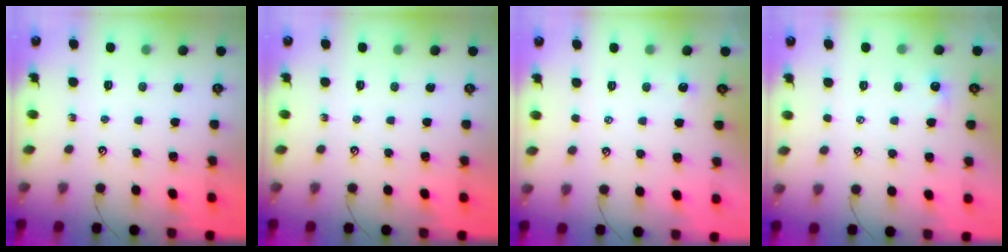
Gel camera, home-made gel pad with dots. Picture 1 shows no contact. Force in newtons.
{"total": 0.0}
{"total": 2.1, "press": 2.1, "slide": 0.3}
{"total": 2.5, "press": 2.4, "slide": 0.4}